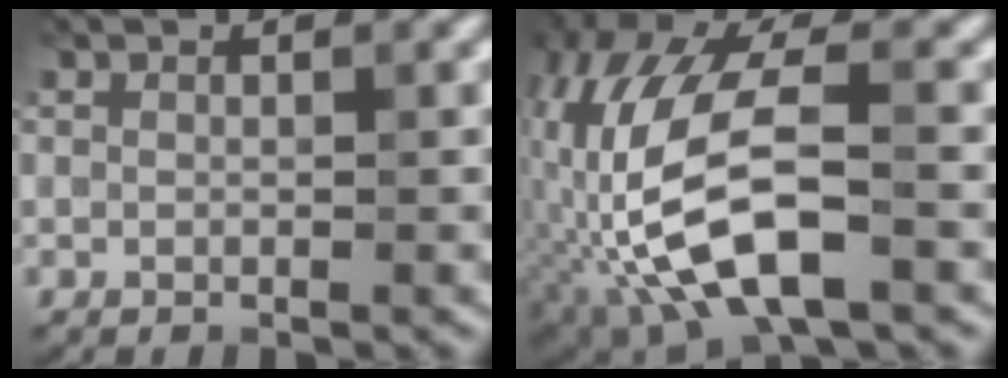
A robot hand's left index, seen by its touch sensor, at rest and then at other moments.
{"total": 11.3, "force": [-3.4, 4.8, 9.7], "torque": [-0.207, 0.010, -0.074]}